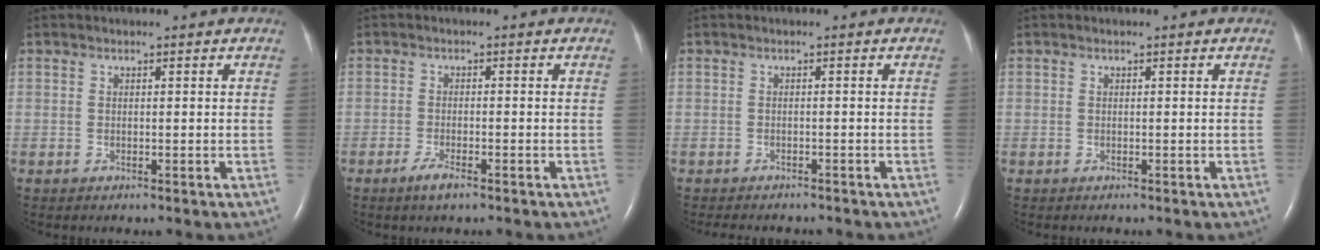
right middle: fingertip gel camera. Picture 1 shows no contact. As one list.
[{"total": 2.6, "force": [-1.7, 0.4, 1.8], "torque": [-0.045, -0.004, -0.033]}, {"total": 6.0, "force": [-5.3, 1.6, 2.2], "torque": [-0.029, -0.001, -0.066]}, {"total": 0.0}]